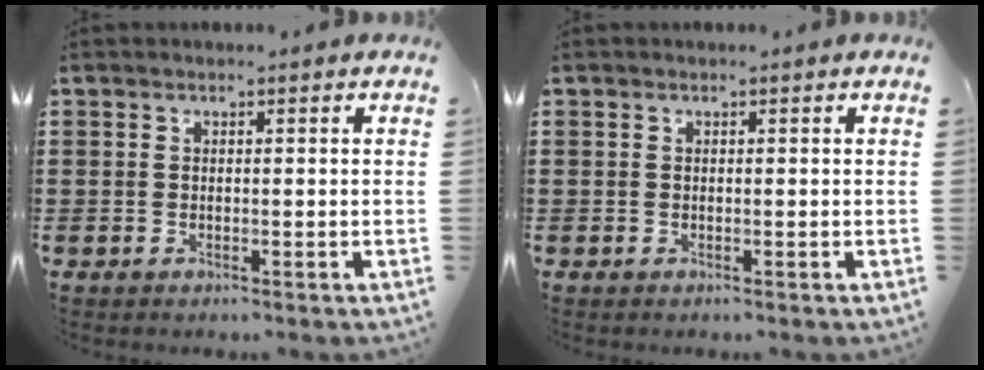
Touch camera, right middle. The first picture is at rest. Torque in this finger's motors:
{"motor_torque": [0.00, 0.00, -0.01, 0.00]}